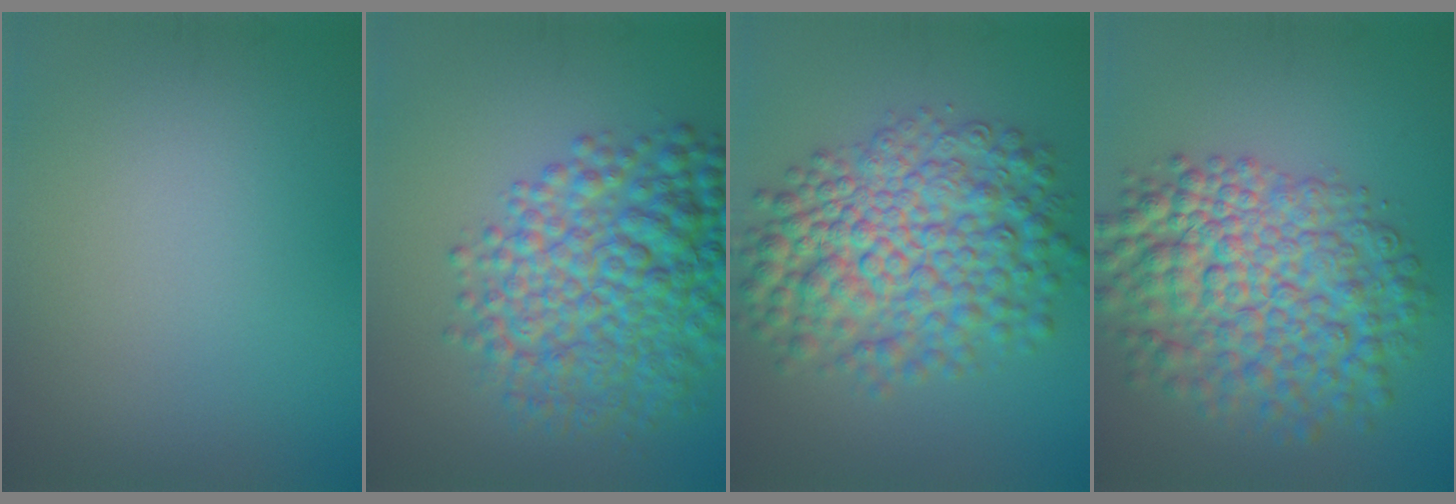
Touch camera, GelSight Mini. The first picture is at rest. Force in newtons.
{"total": 9.5, "press": 9.5, "slide": 0.2}
{"total": 9.3, "press": 9.3, "slide": 0.1}
{"total": 9.7, "press": 9.6, "slide": 0.3}